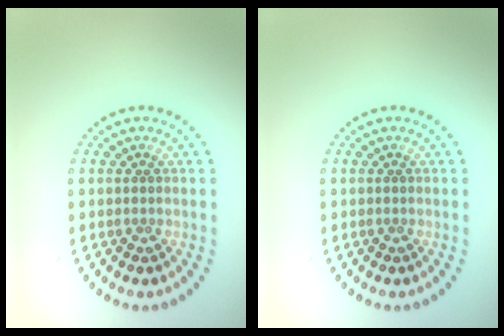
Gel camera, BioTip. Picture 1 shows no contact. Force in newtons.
{"total": 0.0}